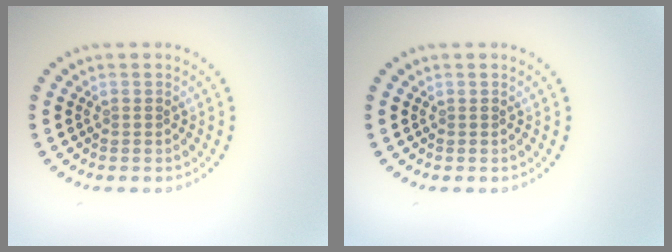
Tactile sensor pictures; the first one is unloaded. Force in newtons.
{"total": 0.0}